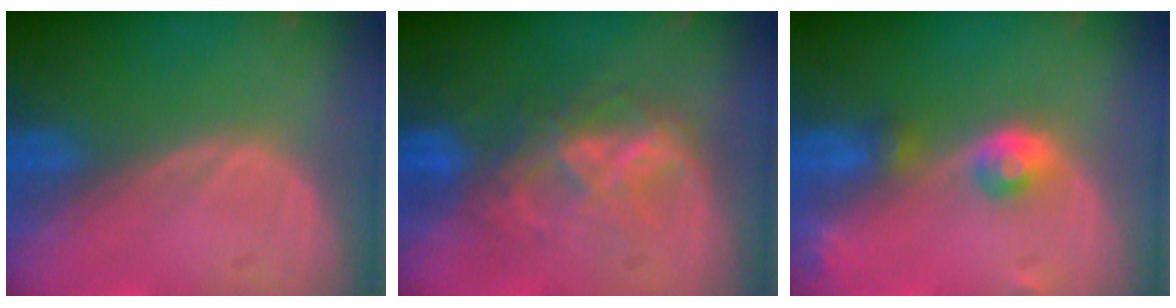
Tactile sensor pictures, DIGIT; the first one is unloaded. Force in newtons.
{"total": 6.5, "press": 6.4, "slide": 1.1}
{"total": 4.3, "press": 4.0, "slide": 1.6}